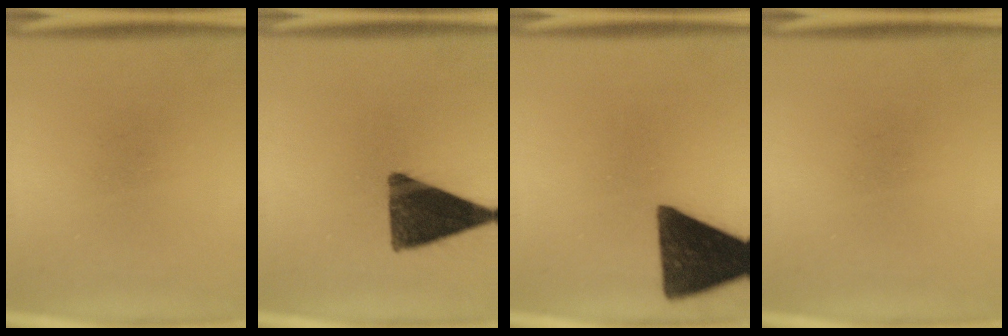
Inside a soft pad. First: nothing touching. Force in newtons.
{"total": 13.0}
{"total": 15.0}
{"total": 0.0}